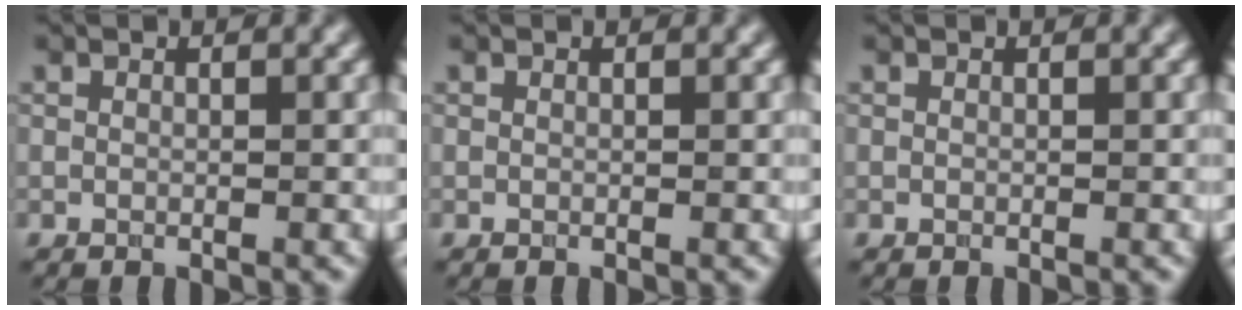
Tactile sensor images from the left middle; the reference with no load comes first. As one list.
[{"total": 0.0}, {"total": 0.0}]